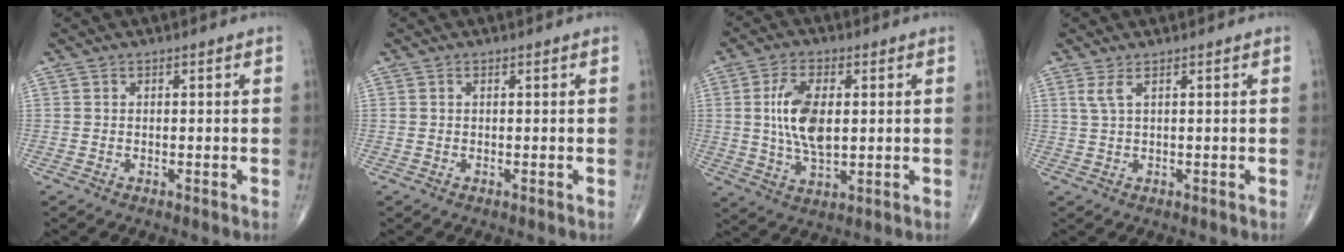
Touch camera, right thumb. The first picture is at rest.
{"total": 0.0}
{"total": 10.5, "force": [1.3, 5.2, 9.0], "torque": [-0.174, -0.007, 0.029]}
{"total": 1.9, "force": [1.0, 0.2, 1.7], "torque": [-0.048, 0.005, 0.027]}